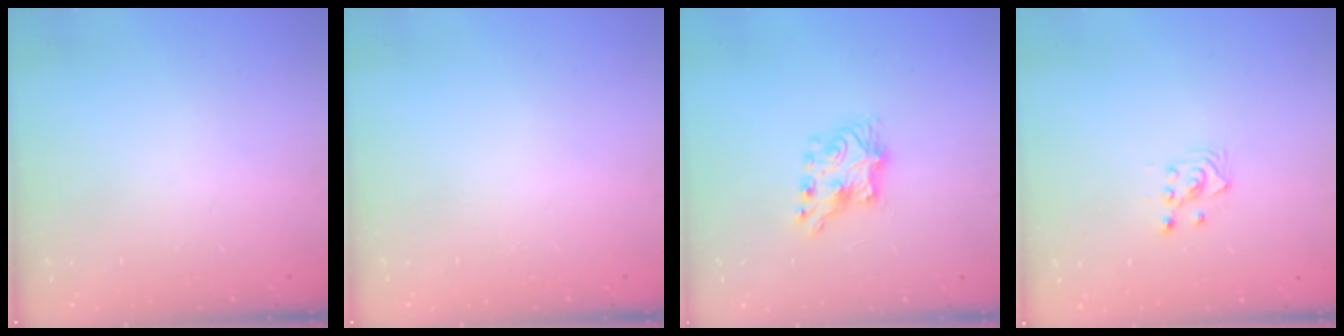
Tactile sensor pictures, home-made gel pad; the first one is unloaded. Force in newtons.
{"total": 0.0}
{"total": 7.5, "press": 7.5, "slide": 0.4}
{"total": 2.6, "press": 2.6, "slide": 0.3}